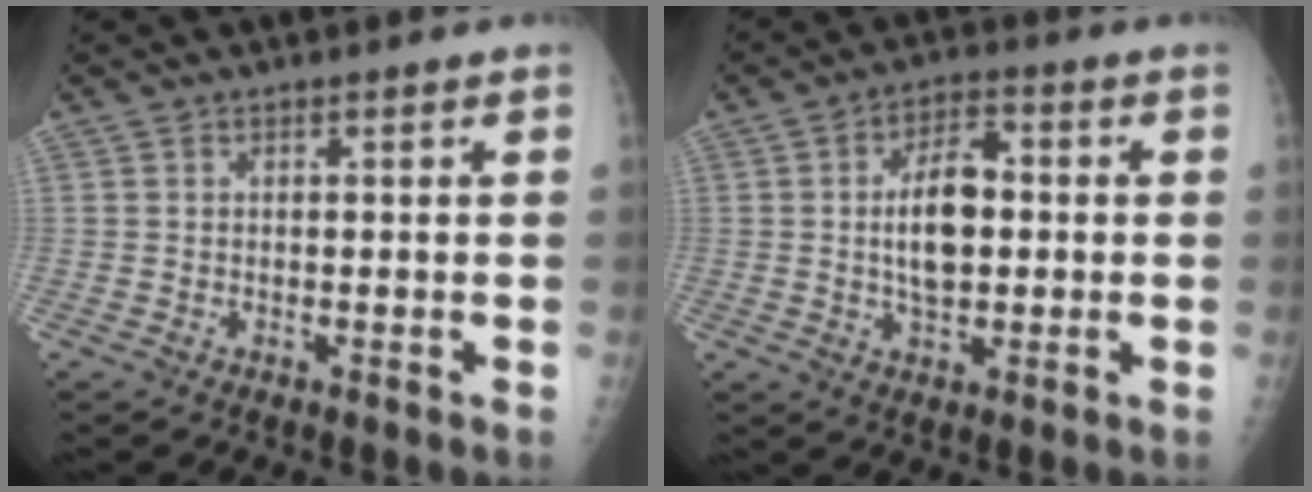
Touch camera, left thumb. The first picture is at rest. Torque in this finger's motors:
{"motor_torque": [0.64, 0.65, 0.22, 0.15, 0.05]}